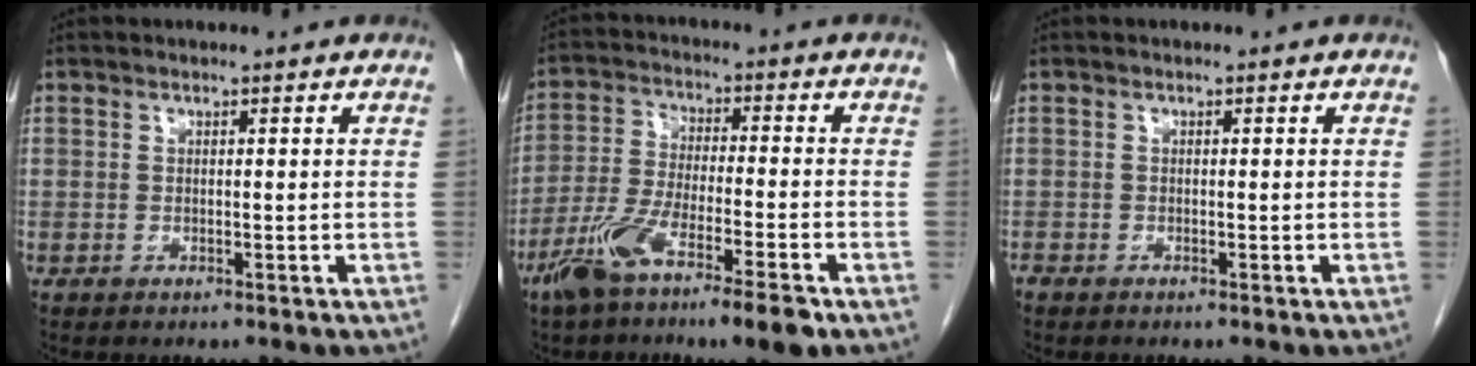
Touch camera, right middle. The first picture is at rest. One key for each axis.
{"total": 11.2, "fx": -6.9, "fy": 1.3, "fz": 8.7, "tx": -0.169, "ty": -0.016, "tz": -0.123}
{"total": 0.7, "fx": -0.6, "fy": 0.3, "fz": 0.2, "tx": -0.010, "ty": -0.001, "tz": -0.014}